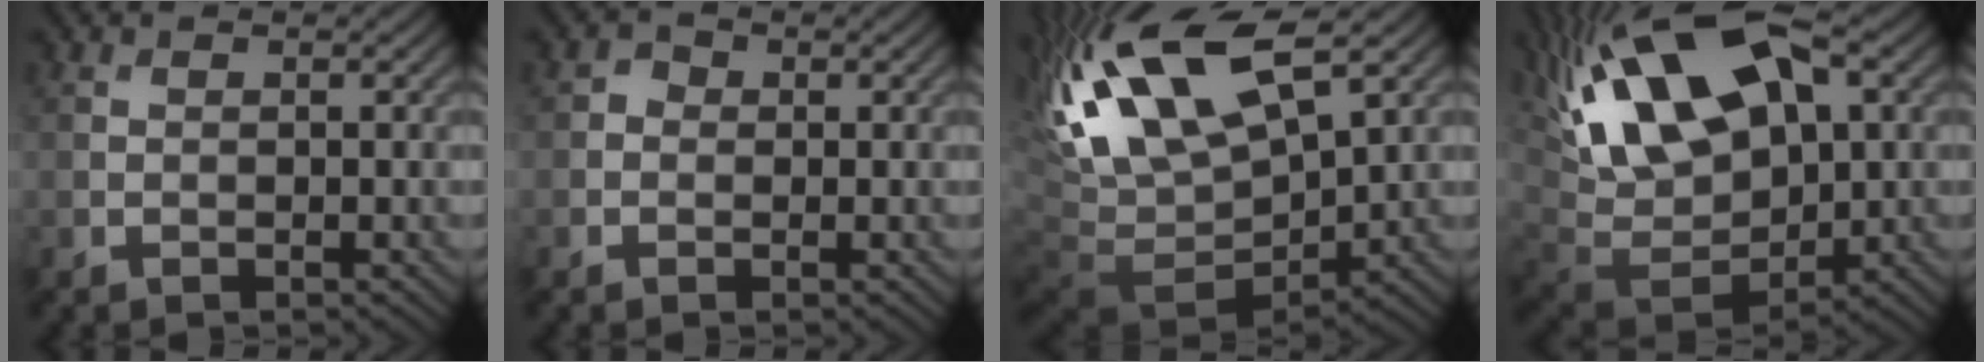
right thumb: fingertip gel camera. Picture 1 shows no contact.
{"total": 1.1, "force": [-0.2, 1.0, 0.4], "torque": [-0.005, -0.002, -0.009]}
{"total": 17.8, "force": [5.6, 7.8, 15.0], "torque": [-0.320, -0.005, 0.130]}
{"total": 19.2, "force": [7.0, 9.8, 15.0], "torque": [-0.306, 0.039, 0.121]}